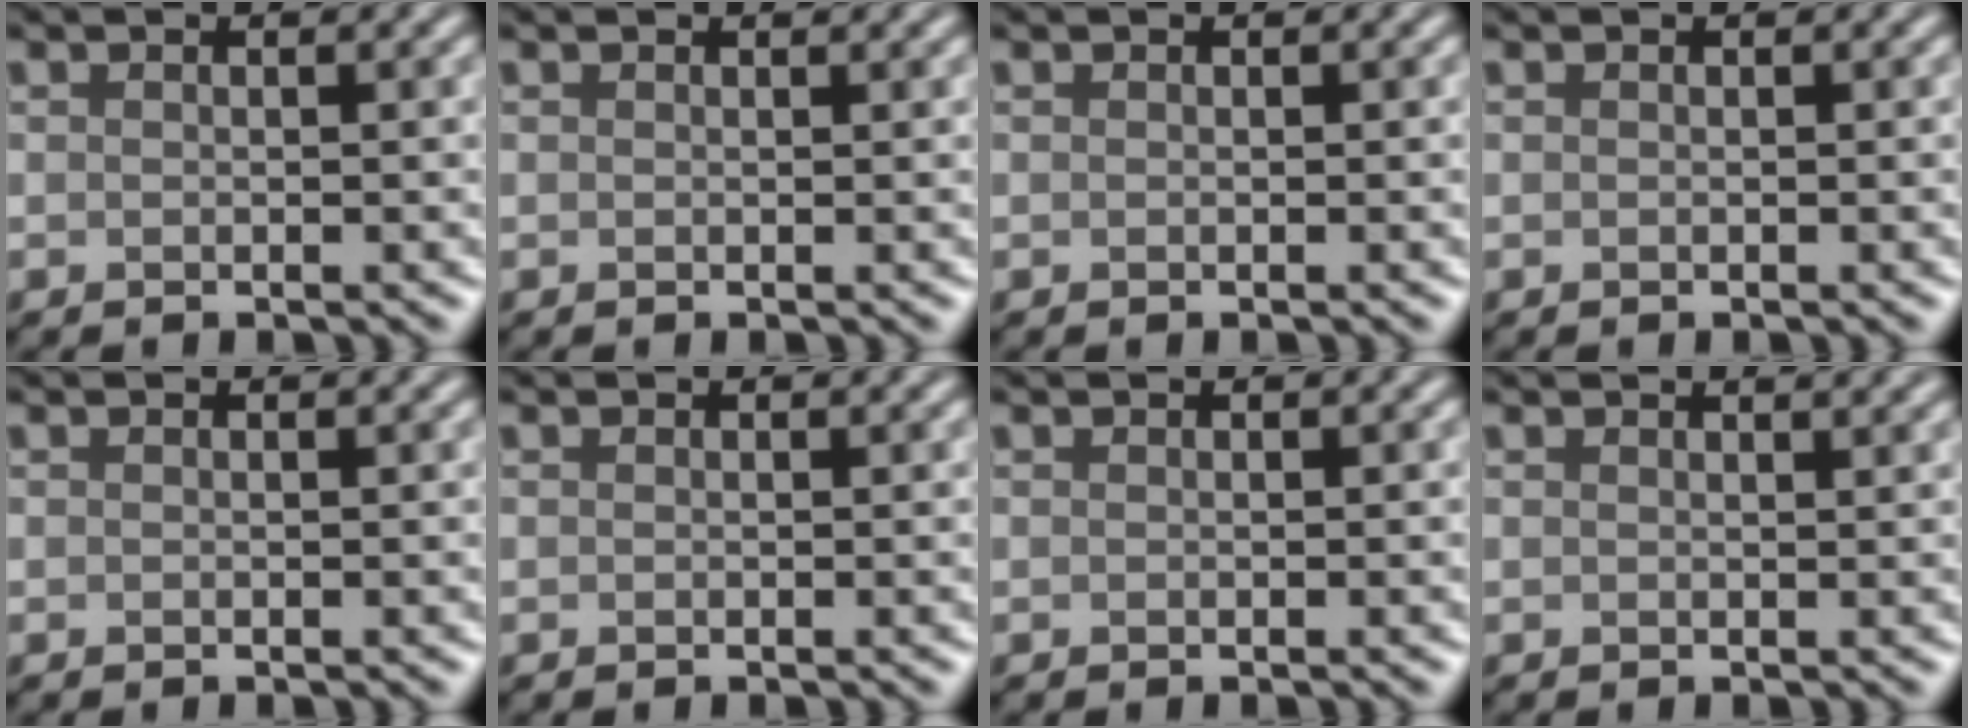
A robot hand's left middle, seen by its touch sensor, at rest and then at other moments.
{"total": 0.7, "force": [0.7, 0.1, 0.1], "torque": [-0.002, -0.001, 0.009]}
{"total": 0.0}
{"total": 0.0}
{"total": 0.0}
{"total": 0.0}
{"total": 0.0}
{"total": 2.0, "force": [1.7, 0.6, 1.0], "torque": [-0.004, 0.009, 0.005]}